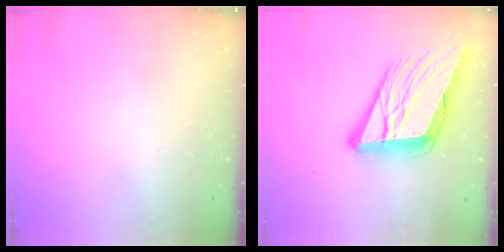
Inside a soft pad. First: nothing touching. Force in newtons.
{"total": 23.3, "press": 22.8, "slide": 5.1}